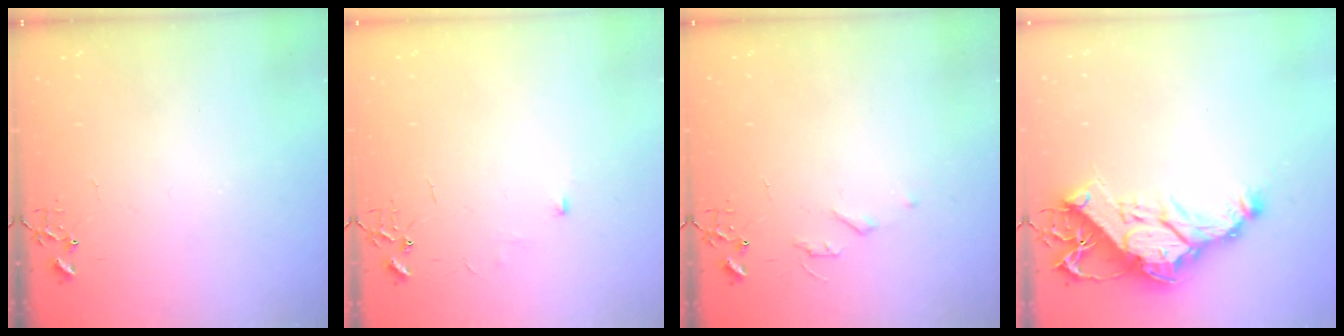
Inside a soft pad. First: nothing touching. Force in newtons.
{"total": 5.4, "press": 5.3, "slide": 0.7}
{"total": 5.0, "press": 5.0, "slide": 0.7}
{"total": 15.6, "press": 15.4, "slide": 2.1}